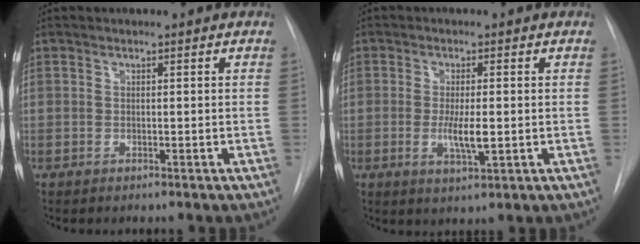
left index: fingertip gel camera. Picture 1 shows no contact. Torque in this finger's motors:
{"motor_torque": [0.90, 0.05, 0.26, 0.09]}